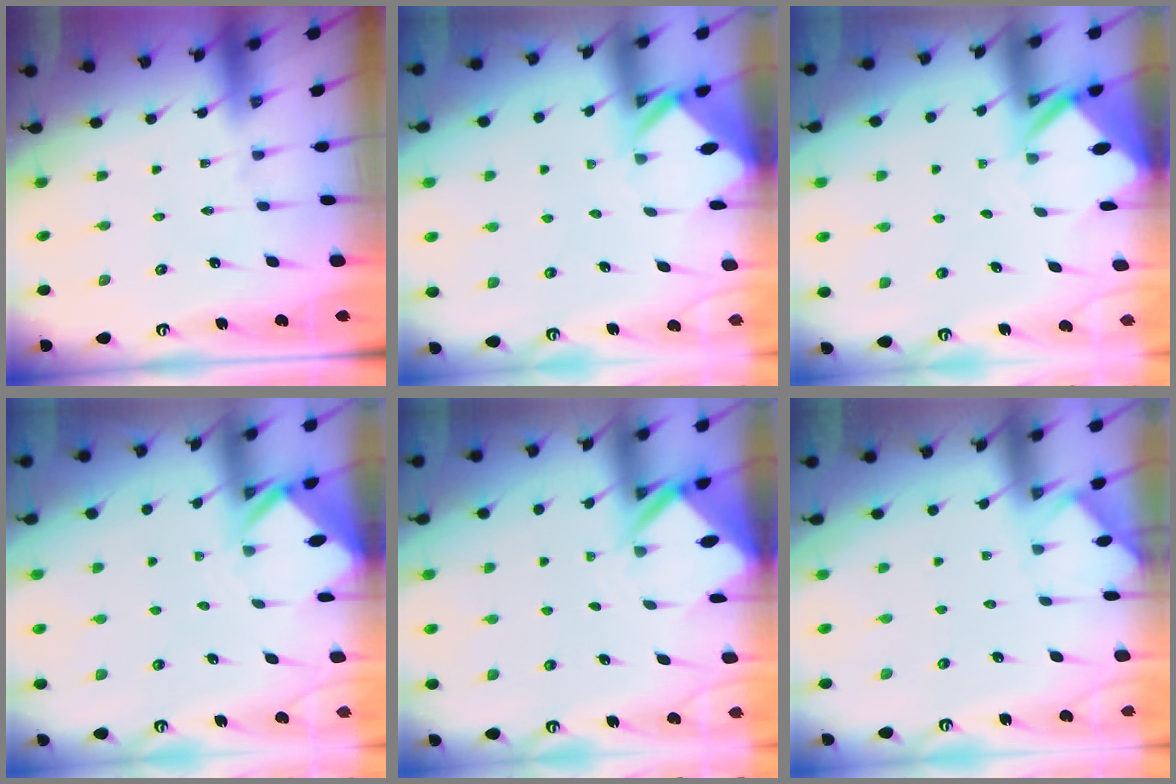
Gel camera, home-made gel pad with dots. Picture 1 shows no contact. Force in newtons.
{"total": 2.8, "press": 2.8, "slide": 0.2}
{"total": 3.9, "press": 3.9, "slide": 0.3}
{"total": 2.8, "press": 2.8, "slide": 0.2}
{"total": 3.2, "press": 3.2, "slide": 0.2}
{"total": 1.9, "press": 1.9, "slide": 0.3}